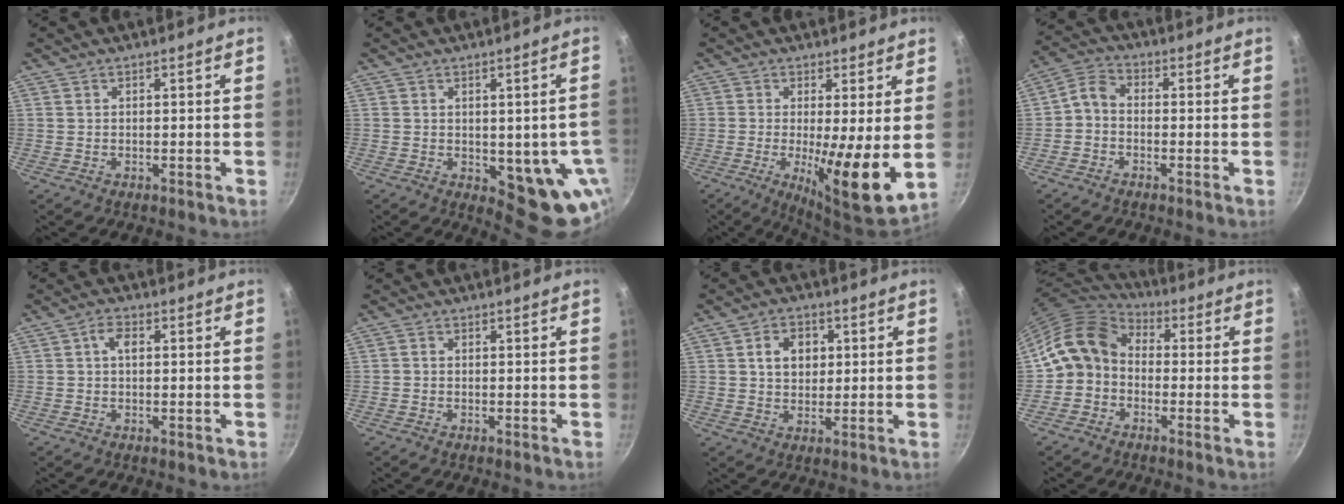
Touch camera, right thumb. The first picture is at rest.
{"total": 12.2, "force": [-1.9, 5.9, 10.5], "torque": [-0.078, -0.014, -0.016]}
{"total": 11.3, "force": [-0.2, 2.1, 11.1], "torque": [-0.177, -0.027, -0.003]}
{"total": 4.2, "force": [-1.5, 2.9, 2.7], "torque": [-0.059, 0.032, -0.043]}
{"total": 3.3, "force": [0.5, 2.0, 2.6], "torque": [-0.041, 0.005, 0.004]}
{"total": 0.7, "force": [-0.3, 0.5, 0.3], "torque": [-0.004, 0.002, -0.007]}
{"total": 6.6, "force": [1.5, 5.2, 3.7], "torque": [-0.038, 0.002, 0.022]}
{"total": 10.2, "force": [-0.7, 8.4, 5.7], "torque": [-0.083, 0.034, -0.037]}